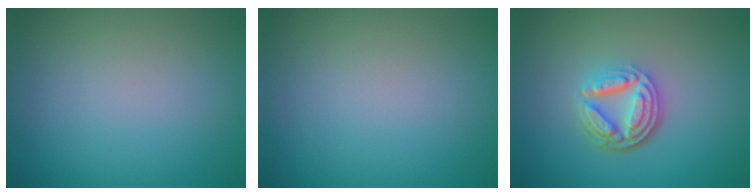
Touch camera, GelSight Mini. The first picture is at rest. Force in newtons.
{"total": 0.0}
{"total": 4.6, "press": 3.4, "slide": 3.1}